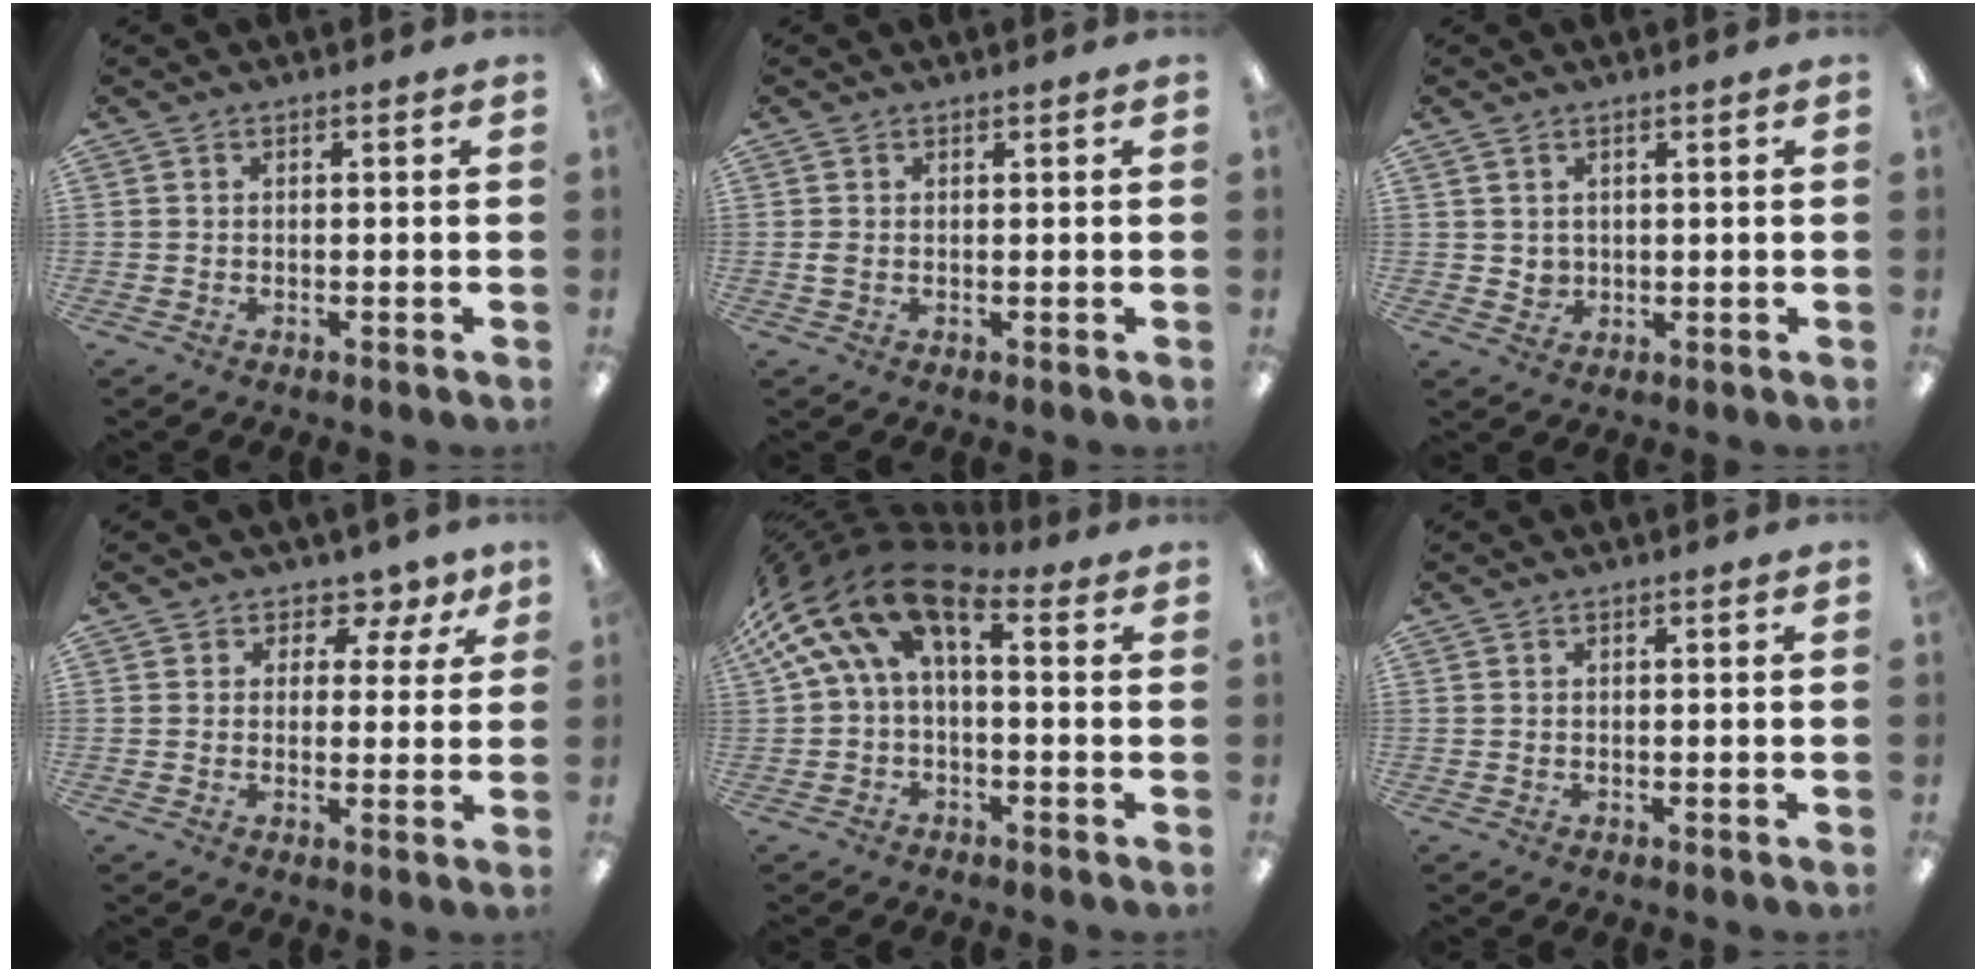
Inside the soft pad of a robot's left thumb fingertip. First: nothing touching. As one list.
[{"total": 1.1, "force": [0.3, 0.7, 0.9], "torque": [-0.019, 0.002, 0.005]}, {"total": 2.5, "force": [1.6, 1.9, 0.4], "torque": [-0.004, -0.007, 0.027]}, {"total": 4.4, "force": [2.4, 3.4, 1.5], "torque": [-0.021, -0.010, 0.040]}, {"total": 13.7, "force": [4.8, 6.7, 11.0], "torque": [-0.220, -0.029, 0.082]}, {"total": 0.0}]